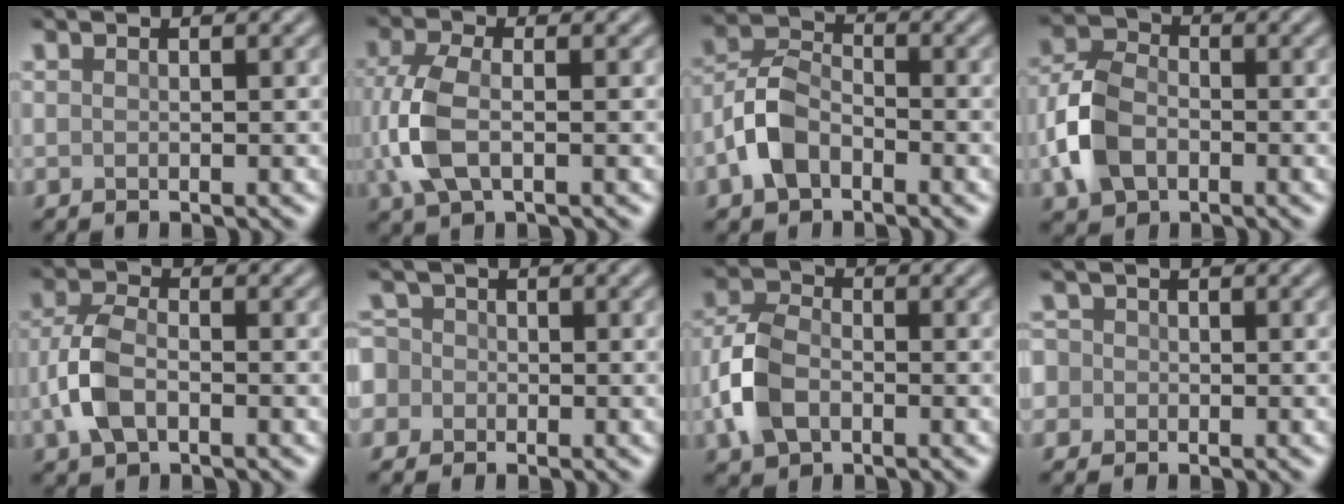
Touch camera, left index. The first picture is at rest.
{"total": 5.3, "force": [-0.3, 2.8, 4.5], "torque": [-0.114, -0.004, -0.009]}
{"total": 4.5, "force": [-2.1, 2.7, 2.8], "torque": [-0.059, 0.010, -0.052]}
{"total": 5.7, "force": [-1.8, 4.0, 3.6], "torque": [-0.084, 0.005, -0.043]}
{"total": 4.3, "force": [-1.2, 2.5, 3.2], "torque": [-0.079, 0.001, -0.032]}
{"total": 5.1, "force": [-1.3, 4.6, 1.7], "torque": [-0.036, 0.017, -0.059]}
{"total": 5.2, "force": [-1.7, 3.5, 3.4], "torque": [-0.082, 0.003, -0.041]}
{"total": 3.0, "force": [0.0, 2.9, 1.0], "torque": [-0.003, 0.025, -0.032]}